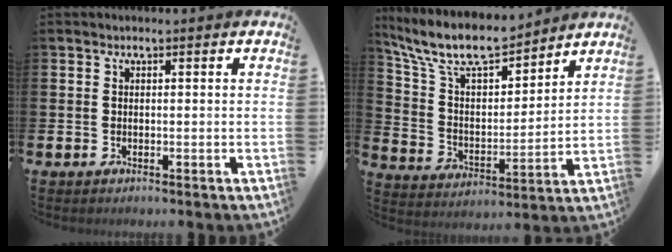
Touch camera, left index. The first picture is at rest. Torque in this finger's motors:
{"motor_torque": [0.21, -0.45, 0.89, 0.21]}